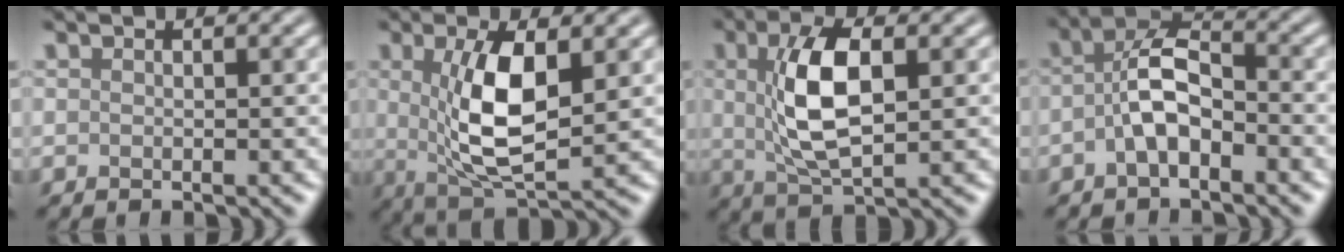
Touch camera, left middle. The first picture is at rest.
{"total": 7.3, "force": [1.0, 2.8, 6.6], "torque": [-0.133, -0.010, 0.023]}
{"total": 6.9, "force": [1.1, 3.0, 6.2], "torque": [-0.127, 0.005, 0.022]}
{"total": 4.7, "force": [-1.4, 2.3, 3.9], "torque": [-0.075, 0.013, -0.033]}